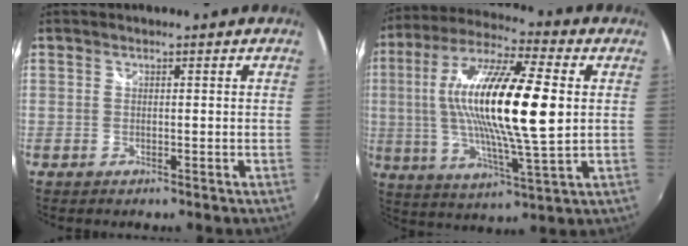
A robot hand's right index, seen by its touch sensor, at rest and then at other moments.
{"total": 21.8, "force": [2.2, 3.9, 21.3], "torque": [-0.390, 0.006, 0.030]}